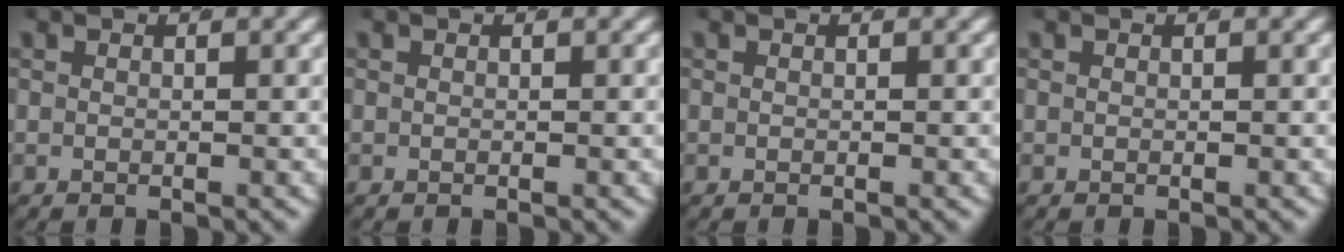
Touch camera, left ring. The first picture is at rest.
{"total": 0.0}
{"total": 0.0}
{"total": 0.0}